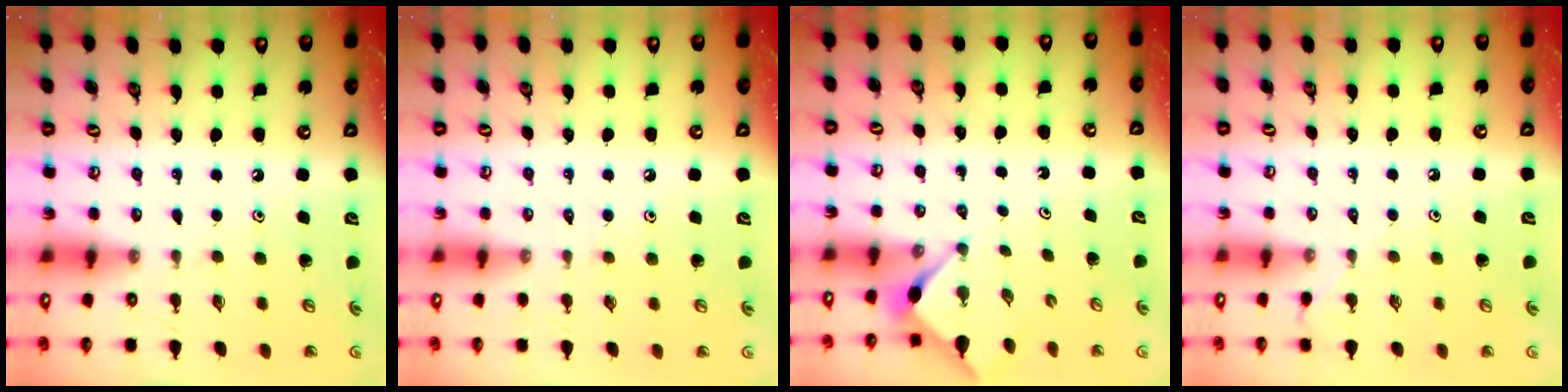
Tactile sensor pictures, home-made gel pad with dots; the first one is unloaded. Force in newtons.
{"total": 2.1, "press": 2.1, "slide": 0.4}
{"total": 2.8, "press": 2.8, "slide": 0.3}
{"total": 2.5, "press": 2.4, "slide": 0.6}